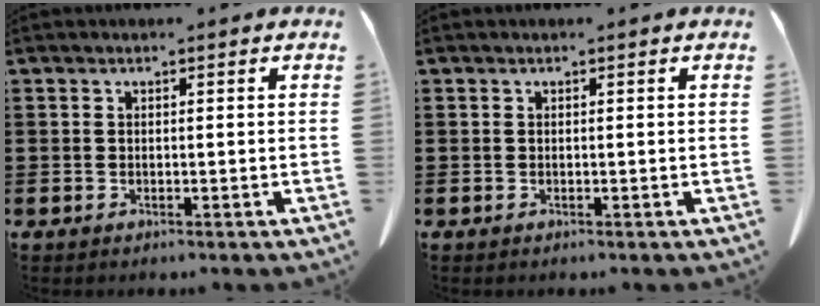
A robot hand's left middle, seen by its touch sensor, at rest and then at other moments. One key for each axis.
{"total": 0.0}